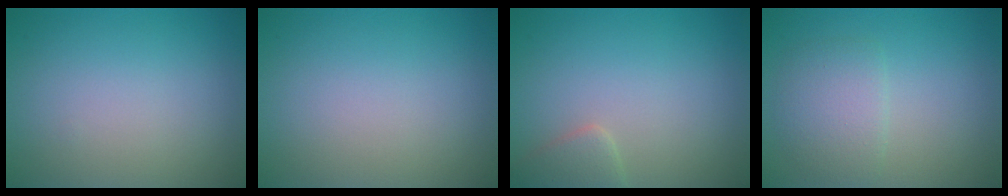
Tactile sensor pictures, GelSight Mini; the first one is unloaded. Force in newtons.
{"total": 0.0}
{"total": 1.8, "press": 1.8, "slide": 0.1}
{"total": 2.9, "press": 2.9, "slide": 0.1}